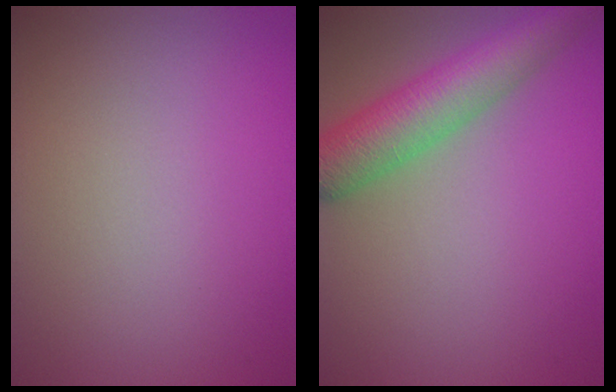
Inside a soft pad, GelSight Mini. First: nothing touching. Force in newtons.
{"total": 6.2, "press": 6.2, "slide": 0.3}